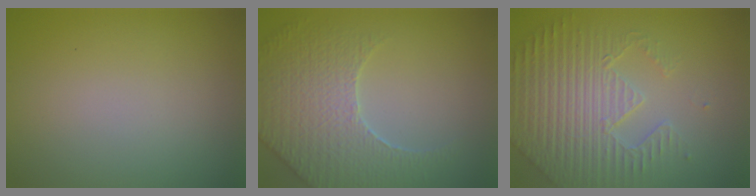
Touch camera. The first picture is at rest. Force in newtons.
{"total": 6.3, "press": 5.2, "slide": 3.6}
{"total": 5.6, "press": 4.9, "slide": 2.8}